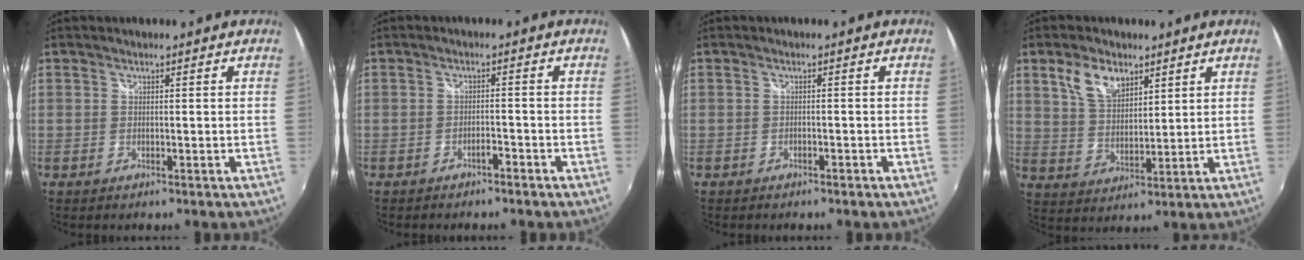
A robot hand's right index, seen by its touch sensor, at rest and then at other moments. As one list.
[{"total": 1.8, "force": [-1.6, 0.3, 0.7], "torque": [-0.014, 0.003, -0.024]}, {"total": 1.3, "force": [-1.1, 0.4, 0.5], "torque": [-0.011, -0.001, -0.016]}, {"total": 8.0, "force": [4.6, 4.4, 4.9], "torque": [-0.094, 0.014, 0.089]}]